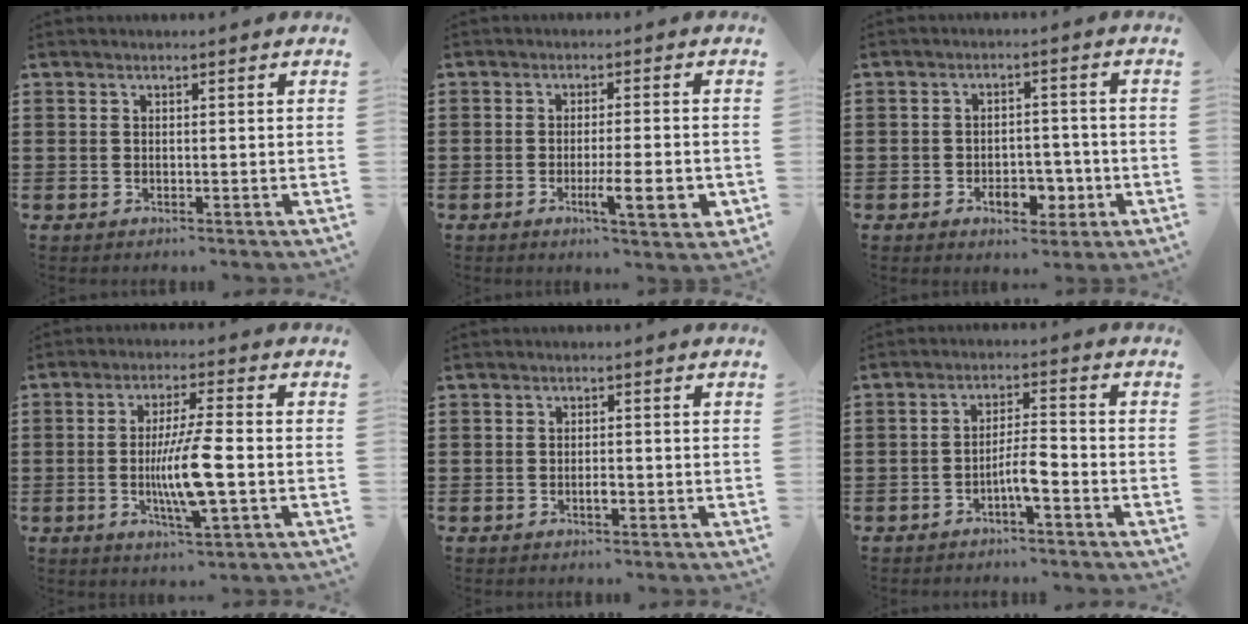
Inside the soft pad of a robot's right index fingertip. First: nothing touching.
{"total": 7.1, "force": [-2.2, 1.2, 6.7], "torque": [-0.103, -0.013, -0.036]}
{"total": 5.7, "force": [-2.5, 3.4, 3.8], "torque": [-0.043, 0.006, -0.046]}
{"total": 8.9, "force": [-1.8, 1.1, 8.7], "torque": [-0.165, -0.012, -0.036]}
{"total": 1.5, "force": [-0.5, 0.5, 1.3], "torque": [-0.026, -0.002, -0.009]}
{"total": 4.5, "force": [-2.1, 0.8, 3.9], "torque": [-0.075, 0.004, -0.042]}